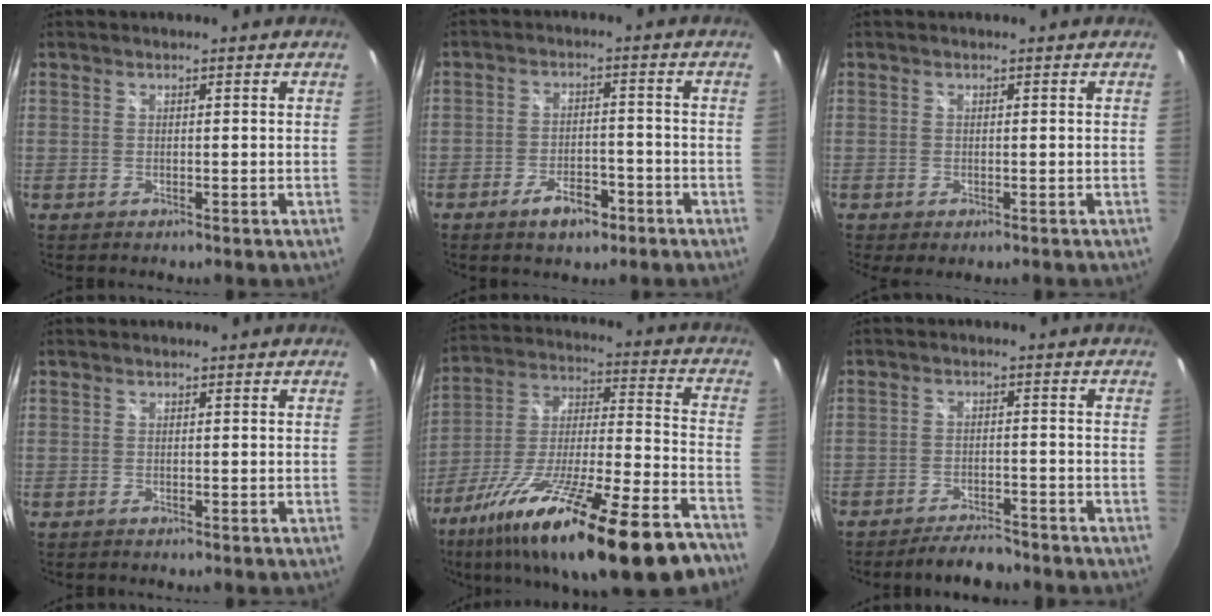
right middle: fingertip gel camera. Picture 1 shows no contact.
{"total": 6.4, "force": [-4.0, 3.1, 3.9], "torque": [-0.080, 0.002, -0.057]}
{"total": 1.3, "force": [-0.6, 0.6, 1.0], "torque": [-0.020, -0.007, -0.005]}
{"total": 0.0}
{"total": 32.9, "force": [-22.5, 6.6, 23.1], "torque": [-0.381, -0.065, -0.352]}
{"total": 6.2, "force": [-5.6, 1.7, 2.1], "torque": [-0.055, 0.003, -0.083]}